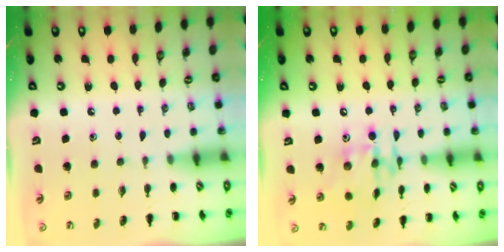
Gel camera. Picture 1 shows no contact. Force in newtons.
{"total": 13.4, "press": 13.3, "slide": 2.0}